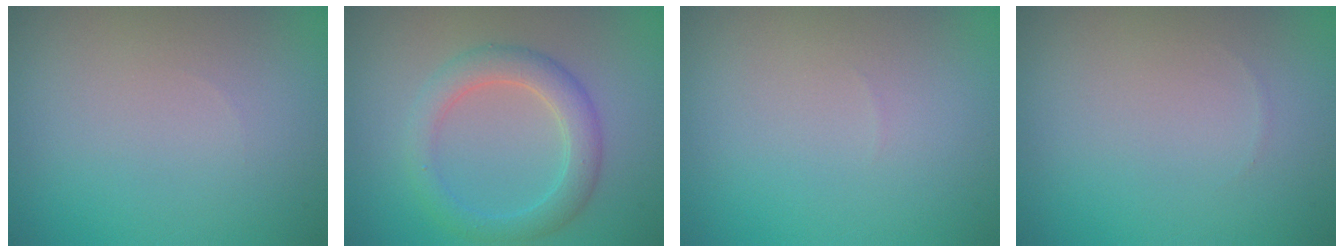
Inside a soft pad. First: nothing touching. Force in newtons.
{"total": 3.5, "press": 3.5, "slide": 0.1}
{"total": 0.0}
{"total": 0.0}